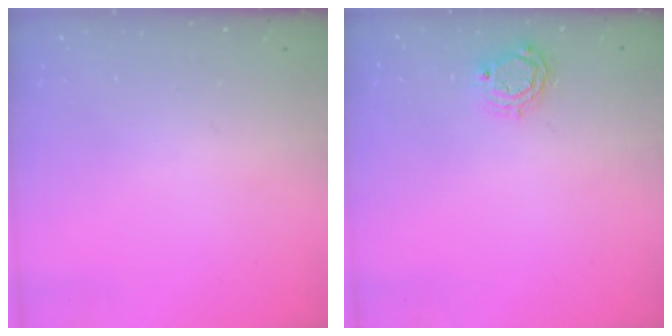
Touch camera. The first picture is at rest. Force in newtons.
{"total": 5.4, "press": 5.4, "slide": 0.2}